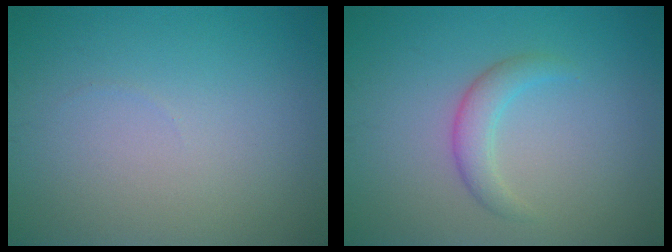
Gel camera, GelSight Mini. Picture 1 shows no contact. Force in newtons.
{"total": 2.2, "press": 2.2, "slide": 0.2}